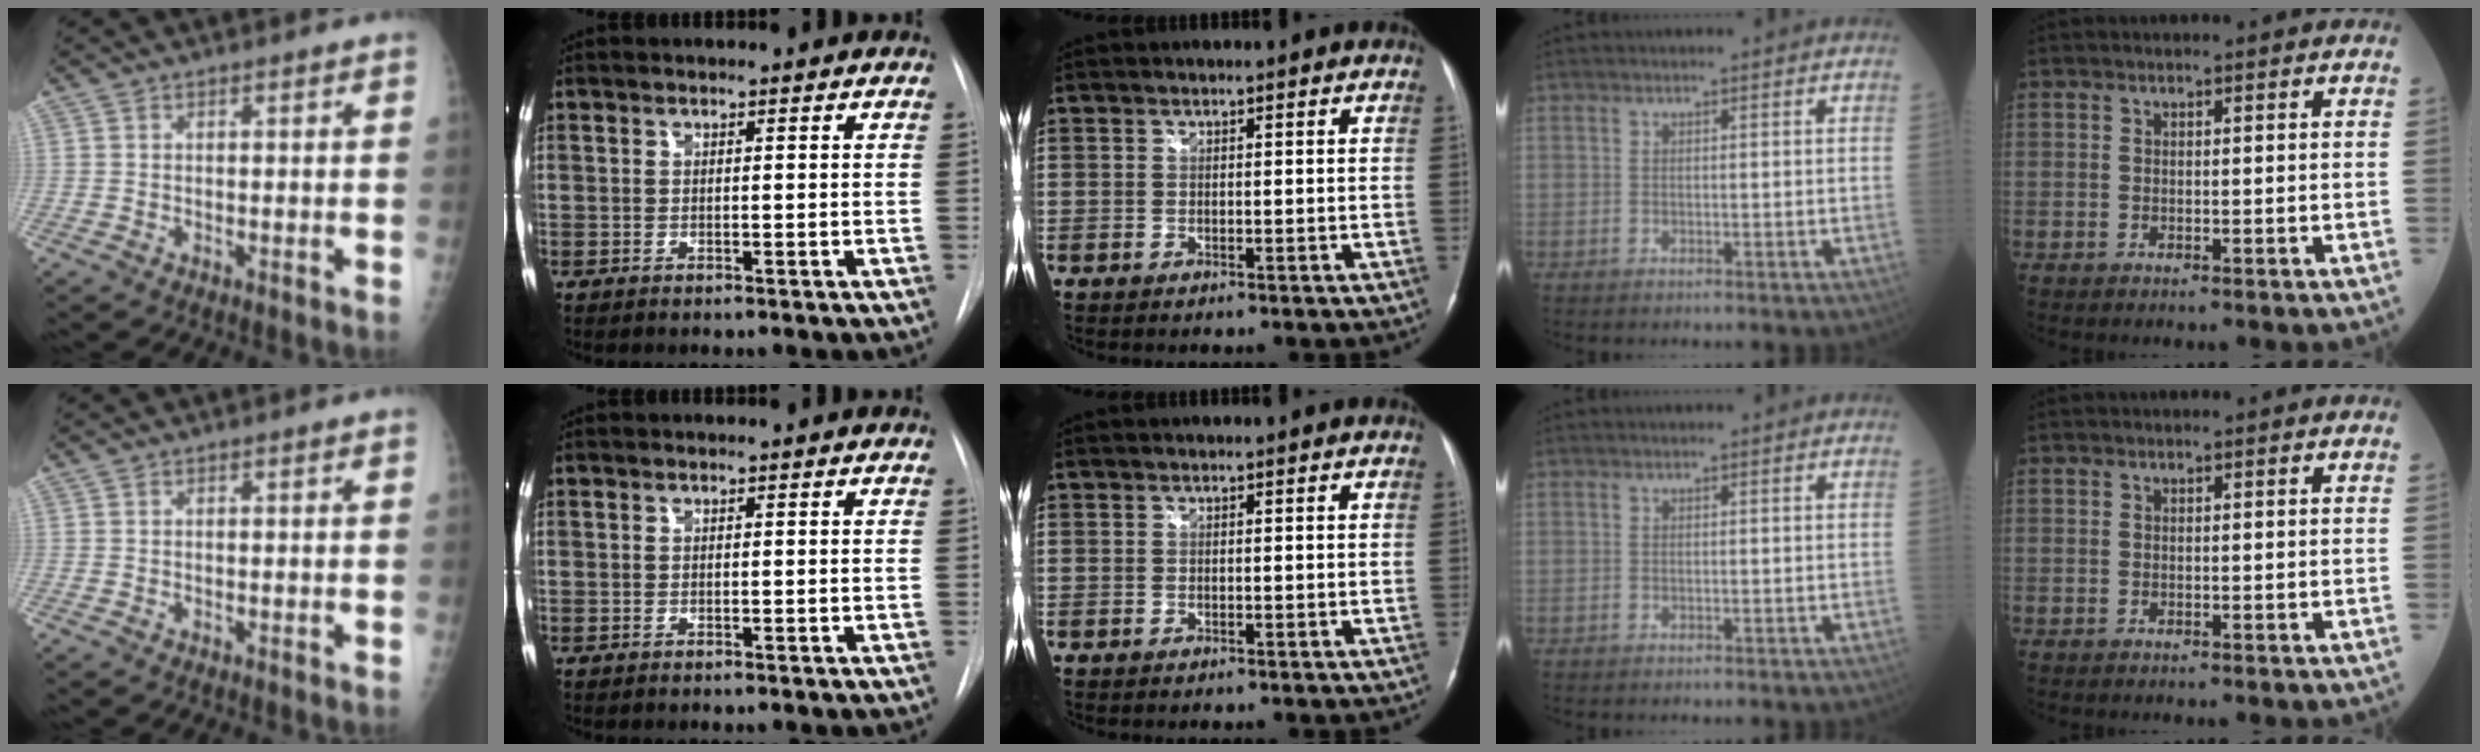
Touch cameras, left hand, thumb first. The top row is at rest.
{}